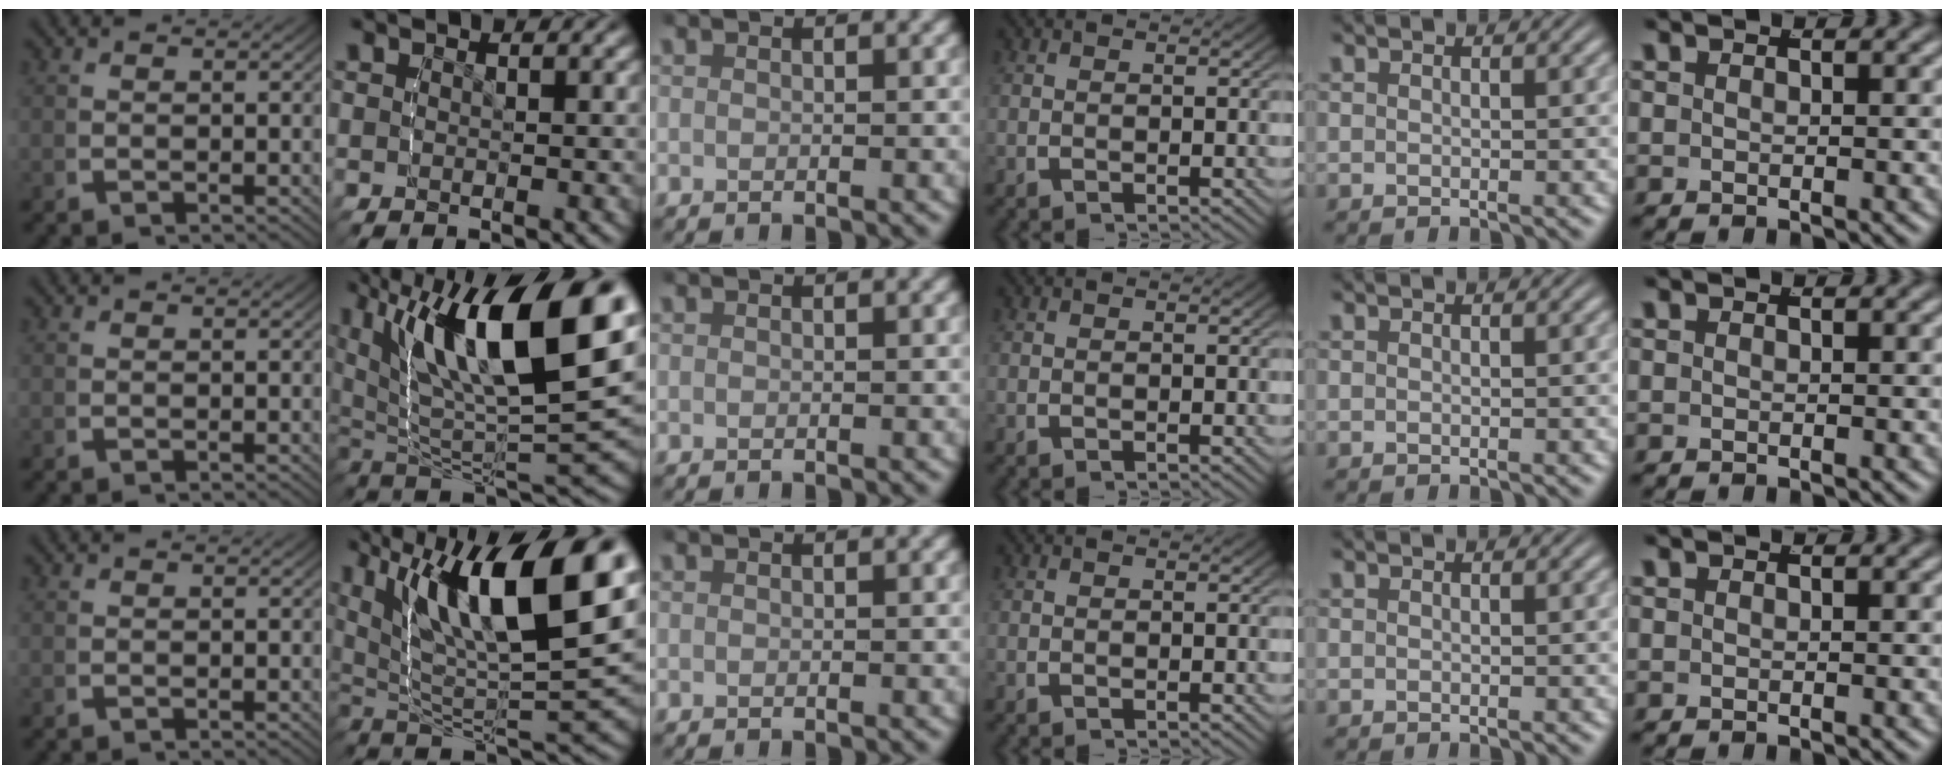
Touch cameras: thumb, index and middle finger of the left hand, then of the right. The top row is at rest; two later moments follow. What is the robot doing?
{"motion": "lift_and_place", "object": "glue stick"}